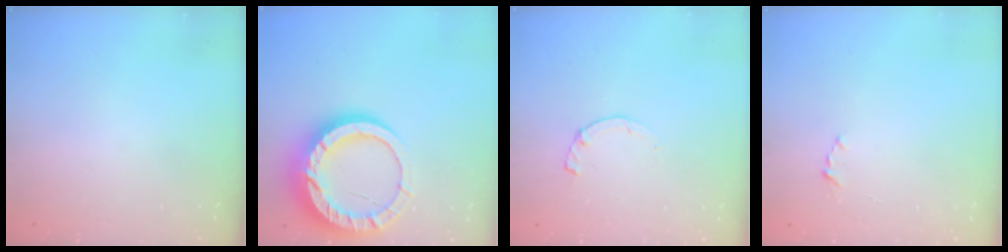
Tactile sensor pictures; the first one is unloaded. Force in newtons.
{"total": 17.9, "press": 17.9, "slide": 1.4}
{"total": 1.0, "press": 0.9, "slide": 0.2}
{"total": 1.9, "press": 1.9, "slide": 0.2}